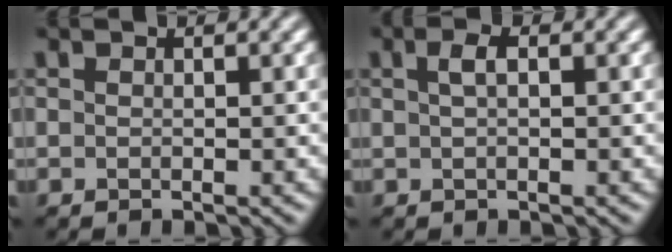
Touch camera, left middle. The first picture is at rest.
{"total": 1.5, "force": [0.4, 0.5, 1.3], "torque": [-0.026, 0.006, 0.008]}